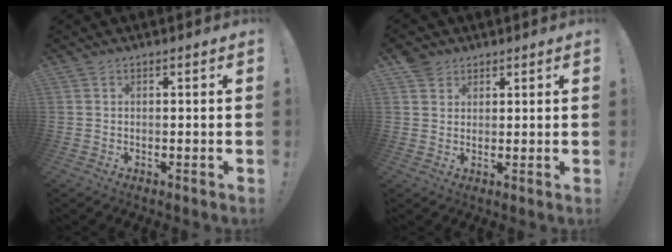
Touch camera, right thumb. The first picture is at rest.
{"total": 3.7, "force": [2.6, 2.6, 0.6], "torque": [-0.006, -0.012, 0.048]}